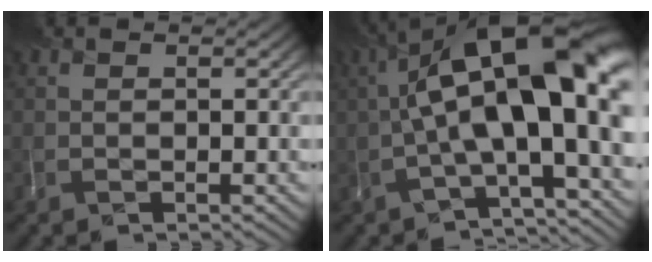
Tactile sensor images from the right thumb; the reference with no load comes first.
{"total": 17.8, "force": [0.6, 6.4, 16.6], "torque": [-0.253, 0.039, 0.013]}